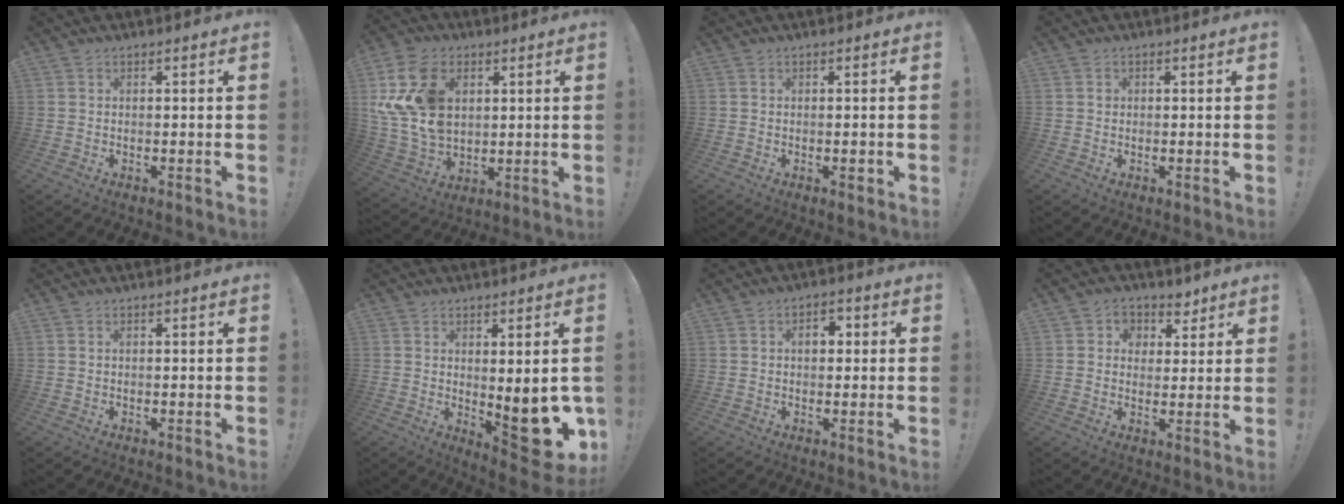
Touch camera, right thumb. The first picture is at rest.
{"total": 19.1, "force": [5.5, 13.6, 12.3], "torque": [-0.247, -0.024, 0.105]}
{"total": 1.4, "force": [-0.6, 0.5, 1.1], "torque": [-0.015, 0.002, -0.009]}
{"total": 0.6, "force": [-0.1, 0.6, 0.1], "torque": [-0.003, 0.004, -0.001]}
{"total": 0.0}
{"total": 14.2, "force": [-2.3, 4.0, 13.4], "torque": [-0.147, -0.011, -0.024]}
{"total": 4.5, "force": [0.6, 2.9, 3.3], "torque": [-0.041, 0.003, 0.003]}
{"total": 6.4, "force": [2.5, 5.7, 1.0], "torque": [-0.010, -0.016, 0.051]}